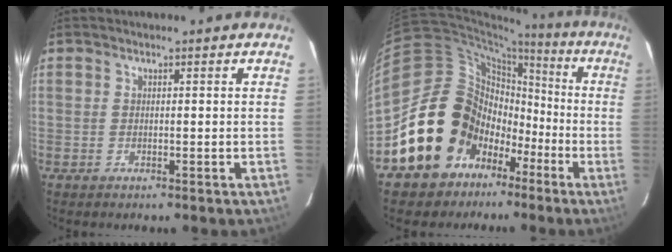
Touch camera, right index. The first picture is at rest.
{"total": 17.6, "force": [-7.6, 15.1, 4.9], "torque": [-0.119, 0.065, -0.113]}